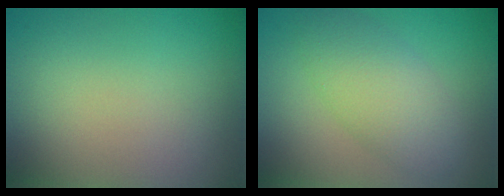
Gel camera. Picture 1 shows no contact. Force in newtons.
{"total": 4.4, "press": 4.4, "slide": 0.1}